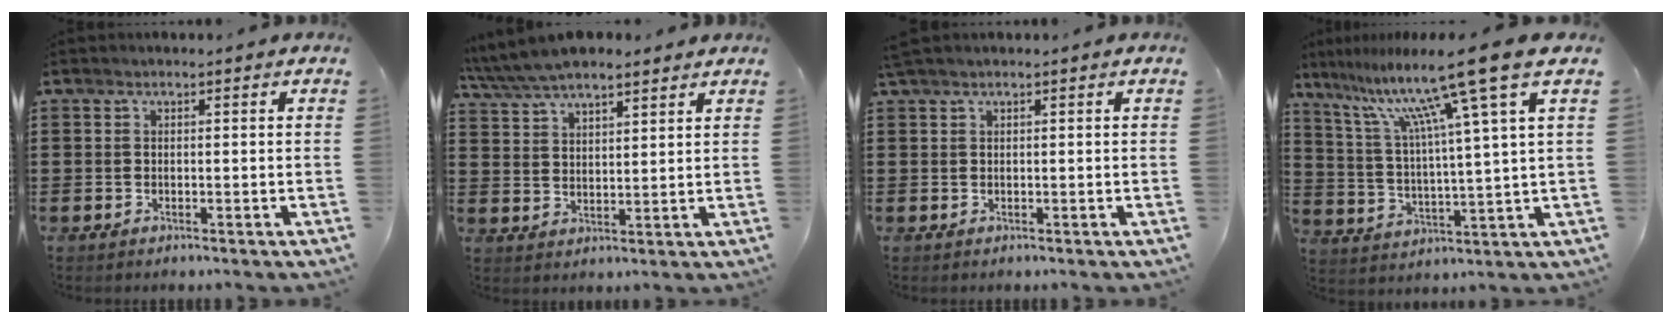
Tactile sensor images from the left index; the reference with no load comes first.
{"total": 5.8, "force": [5.1, 1.6, 2.3], "torque": [-0.062, -0.011, 0.092]}
{"total": 0.6, "force": [0.5, 0.0, 0.4], "torque": [-0.010, 0.000, 0.009]}
{"total": 14.0, "force": [9.2, -0.8, 10.5], "torque": [-0.221, -0.044, 0.141]}